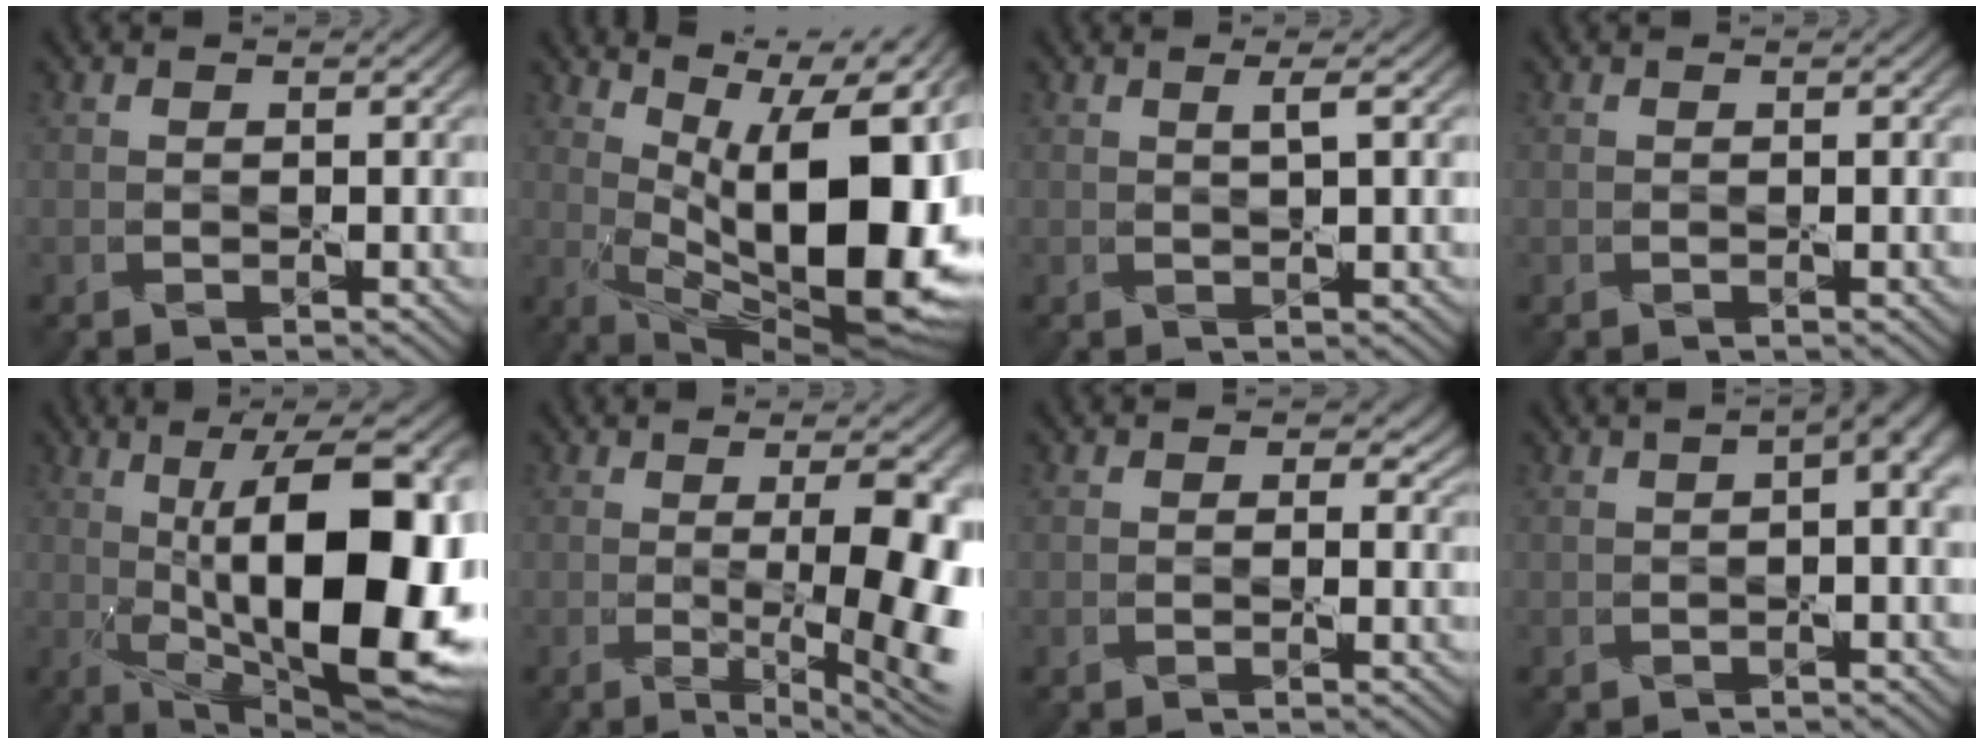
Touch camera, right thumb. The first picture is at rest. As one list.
[{"total": 17.7, "force": [3.3, 7.5, 15.7], "torque": [-0.228, 0.012, 0.067]}, {"total": 1.5, "force": [0.7, 0.2, 1.3], "torque": [-0.026, 0.009, 0.009]}, {"total": 0.0}, {"total": 17.2, "force": [-0.3, 6.6, 15.9], "torque": [-0.223, 0.015, -0.007]}, {"total": 13.3, "force": [-0.7, 4.1, 12.7], "torque": [-0.142, 0.001, -0.013]}, {"total": 1.7, "force": [0.6, 1.1, 1.1], "torque": [-0.017, -0.005, 0.010]}, {"total": 4.4, "force": [1.2, 1.3, 4.0], "torque": [-0.052, 0.012, 0.015]}]